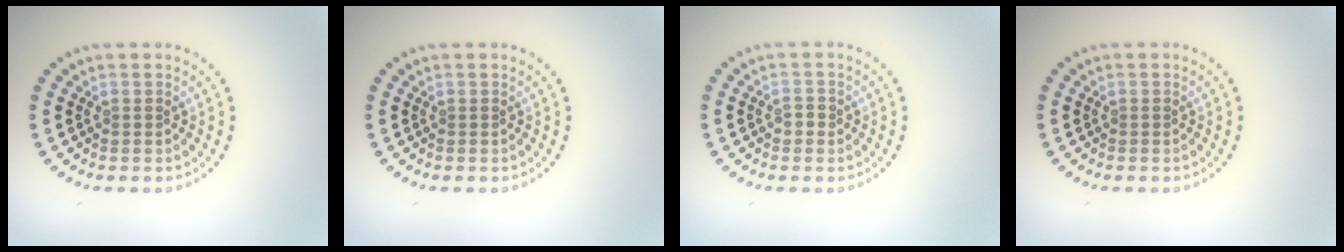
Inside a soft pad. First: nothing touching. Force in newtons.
{"total": 0.0}
{"total": 1.0, "press": 1.0, "slide": 0.3}
{"total": 0.0}